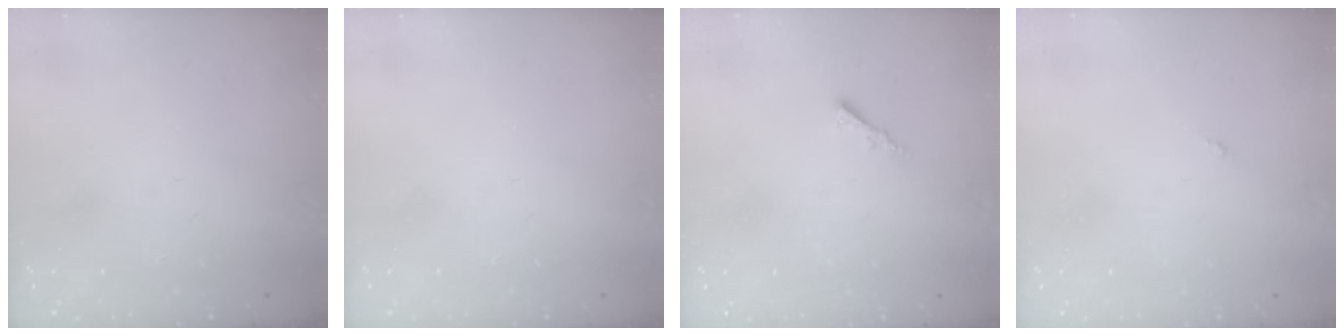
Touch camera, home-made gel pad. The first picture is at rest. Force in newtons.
{"total": 0.0}
{"total": 1.7, "press": 1.6, "slide": 0.5}
{"total": 0.0}